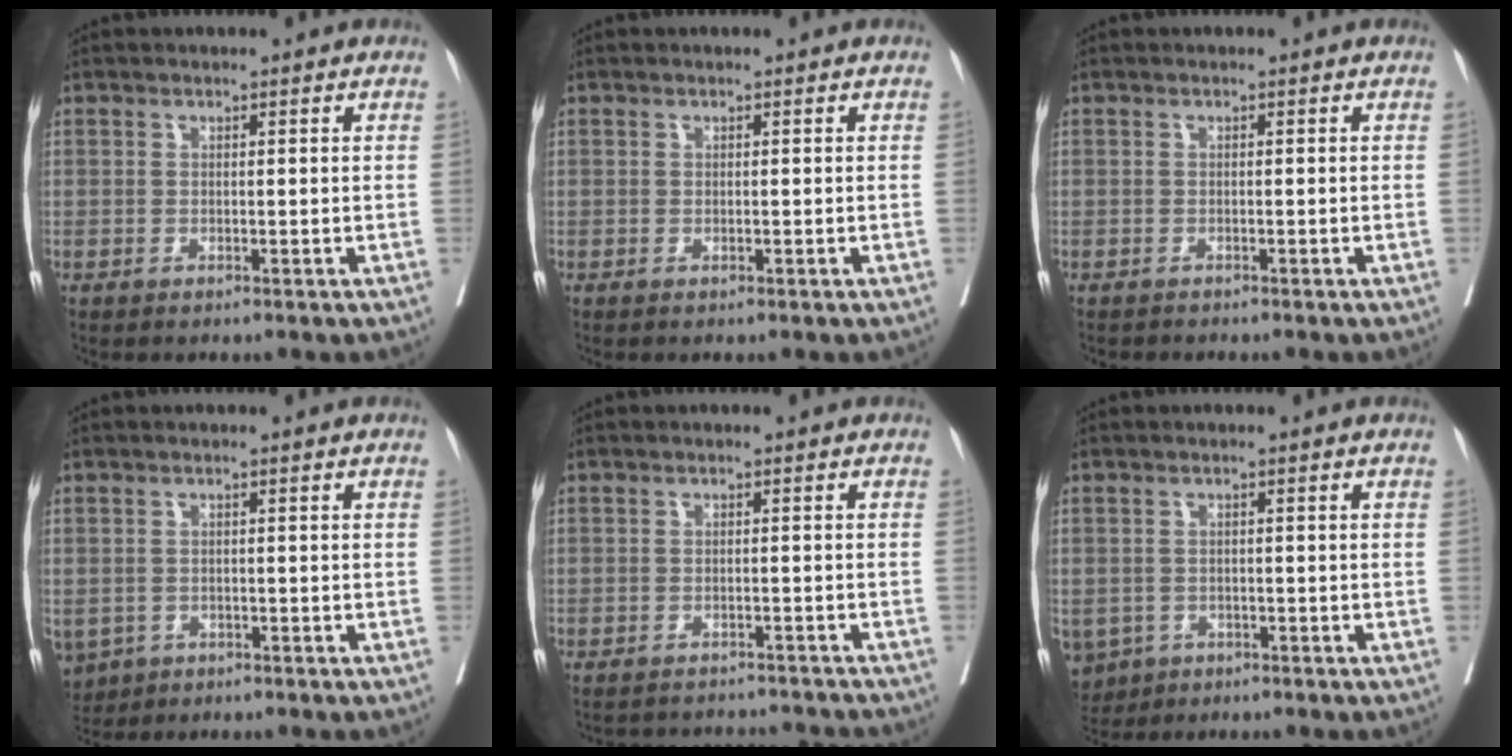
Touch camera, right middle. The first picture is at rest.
{"total": 0.0}
{"total": 1.1, "force": [-1.1, 0.0, 0.2], "torque": [-0.004, 0.000, -0.018]}
{"total": 7.6, "force": [-3.7, 6.0, 2.9], "torque": [-0.080, -0.003, -0.054]}
{"total": 9.4, "force": [-9.2, 1.3, 1.2], "torque": [-0.019, 0.012, -0.108]}
{"total": 8.3, "force": [-4.2, 6.6, 2.7], "torque": [-0.078, -0.002, -0.060]}